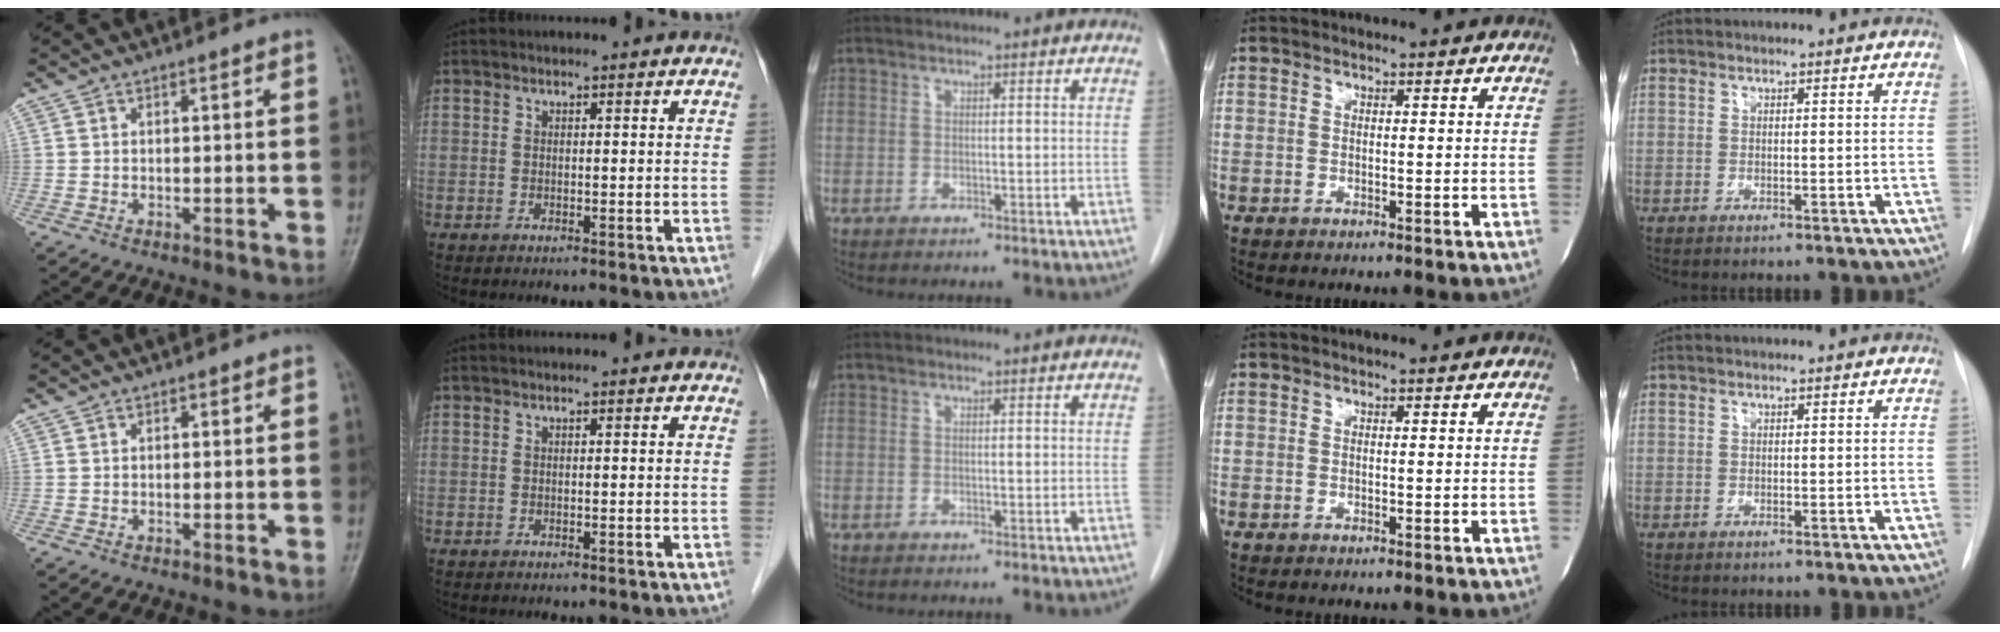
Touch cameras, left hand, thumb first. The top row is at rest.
{}